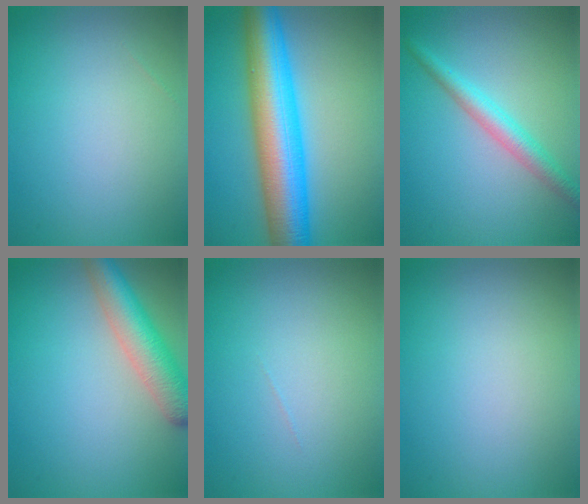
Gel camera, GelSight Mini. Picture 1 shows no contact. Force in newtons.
{"total": 10.6, "press": 10.6, "slide": 0.1}
{"total": 2.9, "press": 2.9, "slide": 0.0}
{"total": 5.3, "press": 5.3, "slide": 0.3}
{"total": 0.0}
{"total": 0.0}